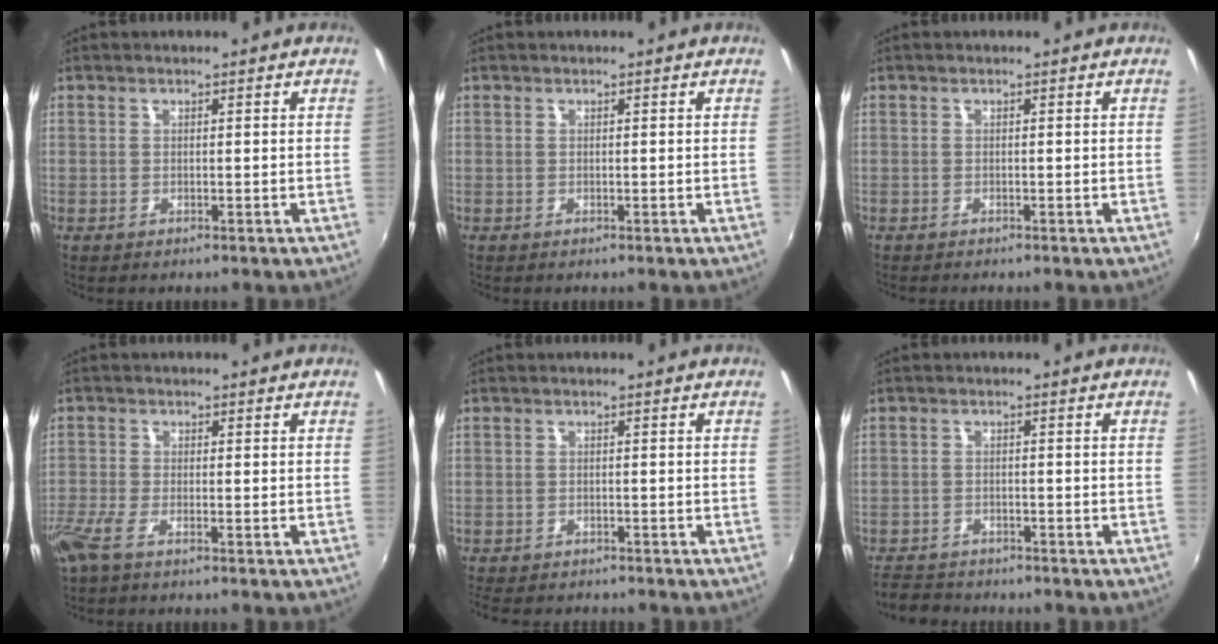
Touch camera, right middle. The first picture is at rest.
{"total": 0.0}
{"total": 0.0}
{"total": 4.1, "force": [-2.7, 0.8, 3.0], "torque": [-0.075, -0.013, -0.056]}
{"total": 5.7, "force": [-5.1, 1.6, 1.9], "torque": [-0.053, -0.019, -0.078]}
{"total": 5.3, "force": [-5.0, 1.7, 0.9], "torque": [-0.038, -0.007, -0.086]}